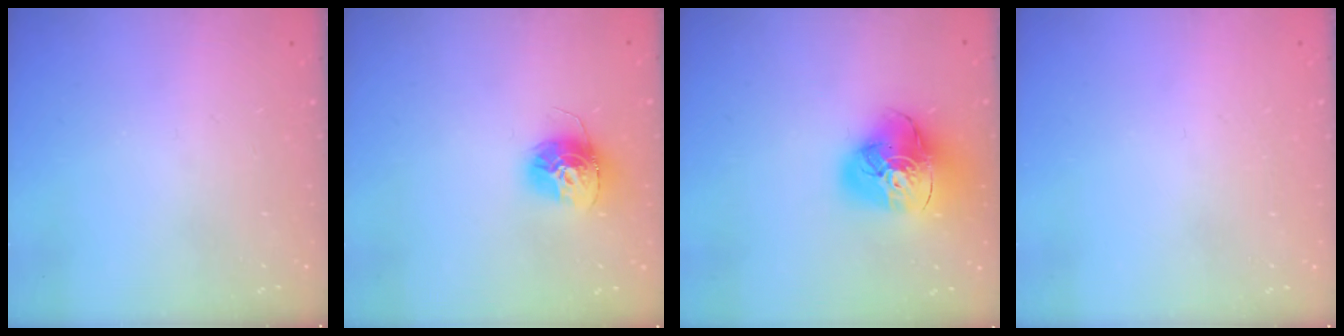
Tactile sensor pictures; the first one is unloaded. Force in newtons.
{"total": 13.1, "press": 13.0, "slide": 1.1}
{"total": 19.0, "press": 18.8, "slide": 2.2}
{"total": 0.9, "press": 0.9, "slide": 0.1}